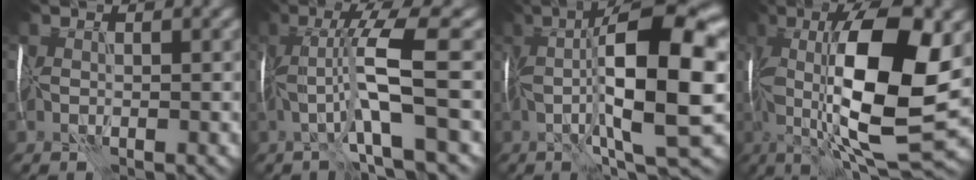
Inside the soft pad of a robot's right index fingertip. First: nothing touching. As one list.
[{"total": 6.8, "force": [0.1, 0.1, 6.8], "torque": [-0.130, 0.019, -0.003]}, {"total": 12.9, "force": [1.0, 2.4, 12.6], "torque": [-0.210, 0.015, 0.020]}, {"total": 13.3, "force": [1.9, 3.5, 12.6], "torque": [-0.212, -0.007, 0.035]}]